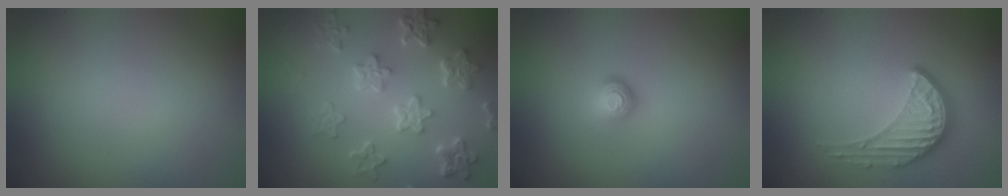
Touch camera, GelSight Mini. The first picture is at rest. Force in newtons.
{"total": 6.1, "press": 4.7, "slide": 4.0}
{"total": 1.8, "press": 1.2, "slide": 1.4}
{"total": 4.1, "press": 3.0, "slide": 2.7}